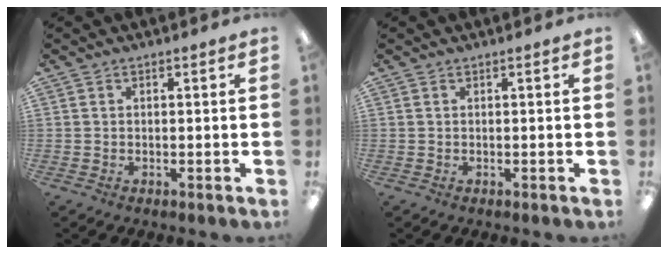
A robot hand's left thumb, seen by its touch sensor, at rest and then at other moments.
{"total": 0.0}